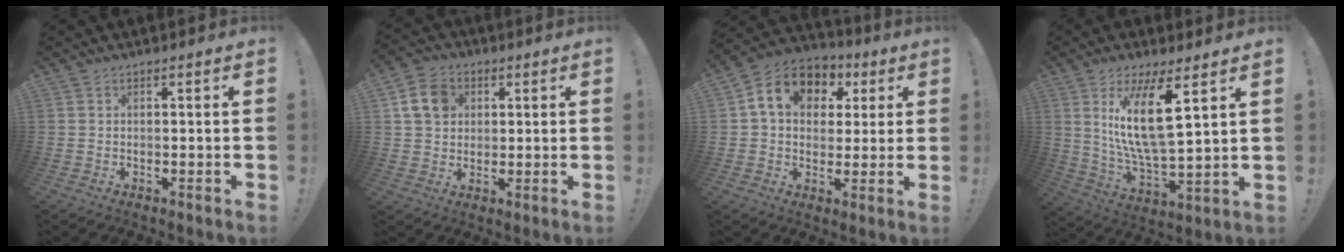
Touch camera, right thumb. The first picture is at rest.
{"total": 9.8, "force": [3.3, 7.9, 4.7], "torque": [-0.083, 0.007, 0.070]}
{"total": 13.3, "force": [4.4, 10.5, 6.9], "torque": [-0.102, -0.006, 0.086]}
{"total": 16.5, "force": [6.8, 4.5, 14.4], "torque": [-0.278, -0.037, 0.103]}